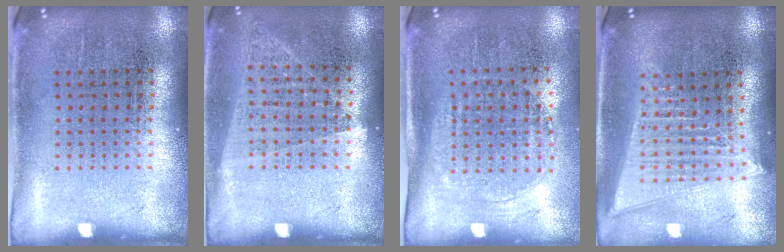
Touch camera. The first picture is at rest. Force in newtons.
{"total": 1.0, "press": 0.9, "slide": 0.5}
{"total": 1.5, "press": 1.2, "slide": 0.8}
{"total": 2.0, "press": 1.7, "slide": 1.1}